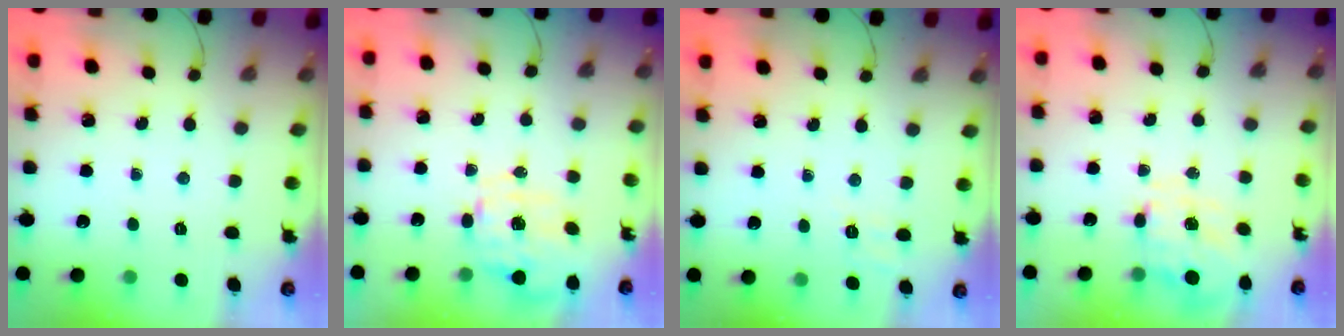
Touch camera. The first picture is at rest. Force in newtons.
{"total": 6.2, "press": 5.9, "slide": 1.9}
{"total": 2.9, "press": 2.3, "slide": 1.9}
{"total": 6.6, "press": 6.5, "slide": 1.0}